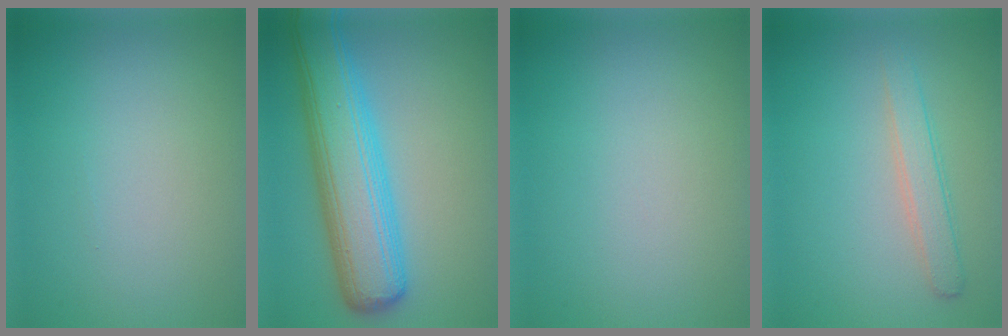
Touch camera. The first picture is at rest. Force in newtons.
{"total": 8.9, "press": 8.9, "slide": 0.2}
{"total": 0.0}
{"total": 2.2, "press": 2.2, "slide": 0.1}